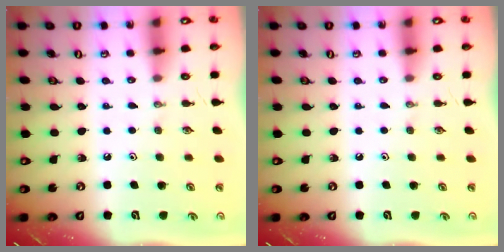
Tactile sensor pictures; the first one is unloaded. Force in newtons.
{"total": 0.0}